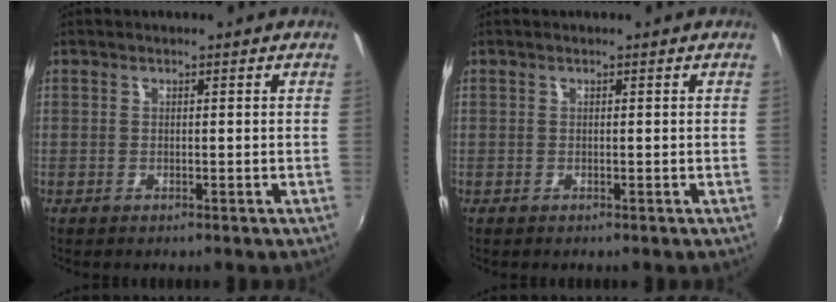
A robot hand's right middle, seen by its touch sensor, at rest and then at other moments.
{"total": 0.0}